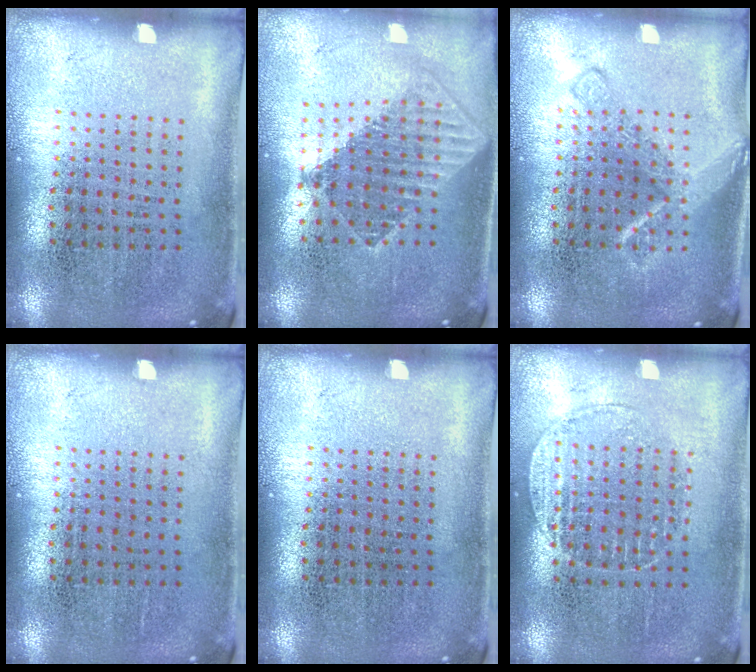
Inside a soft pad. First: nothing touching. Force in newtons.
{"total": 1.7, "press": 1.4, "slide": 1.1}
{"total": 2.2, "press": 2.2, "slide": 0.3}
{"total": 0.0}
{"total": 0.0}
{"total": 1.3, "press": 1.1, "slide": 0.6}